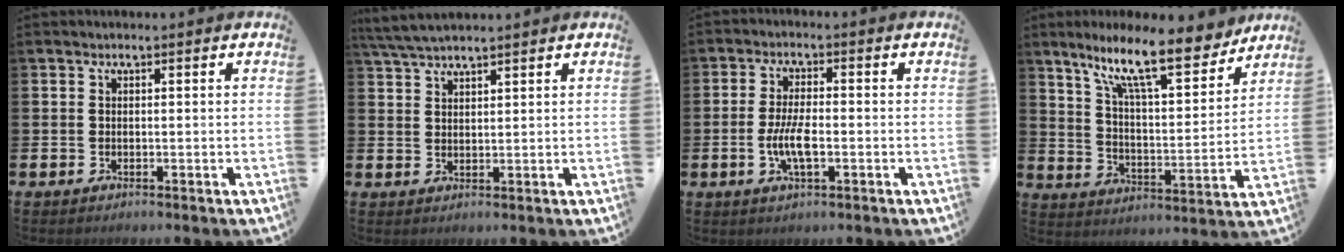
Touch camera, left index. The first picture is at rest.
{"total": 4.1, "force": [3.8, 0.6, 1.5], "torque": [-0.040, -0.008, 0.071]}
{"total": 4.7, "force": [-1.1, 1.6, 4.3], "torque": [-0.086, 0.000, -0.024]}
{"total": 13.6, "force": [10.6, 3.0, 8.1], "torque": [-0.158, -0.052, 0.178]}